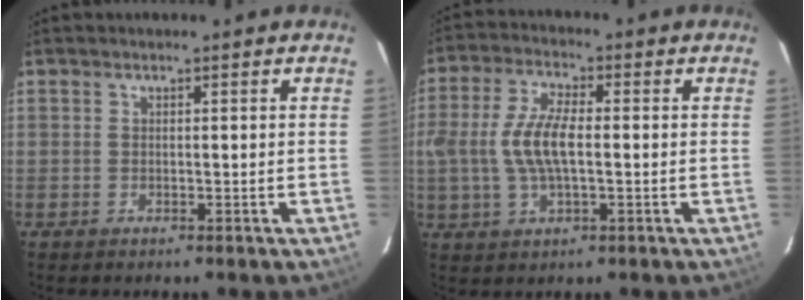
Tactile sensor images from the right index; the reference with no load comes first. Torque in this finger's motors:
{"motor_torque": [0.43, -0.04, 0.33, 0.15]}